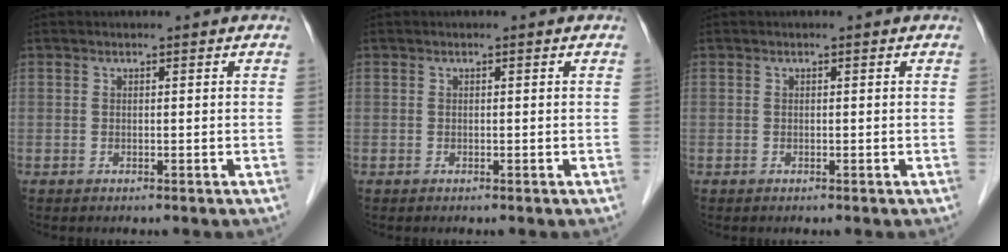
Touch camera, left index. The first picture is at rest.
{"total": 0.0}
{"total": 0.0}